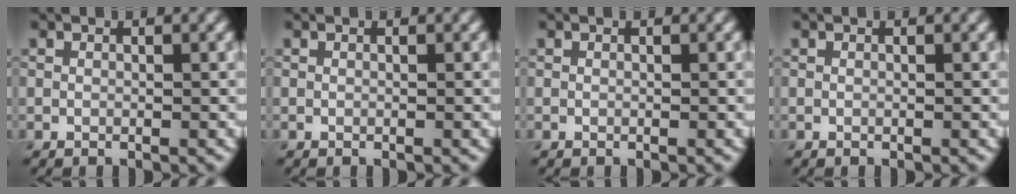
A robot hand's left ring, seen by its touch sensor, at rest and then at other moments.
{"total": 0.0}
{"total": 0.0}
{"total": 0.0}